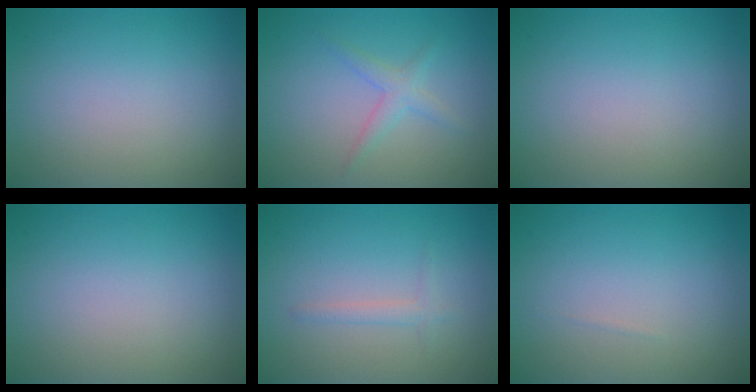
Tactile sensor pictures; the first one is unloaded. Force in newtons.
{"total": 1.8, "press": 1.8, "slide": 0.1}
{"total": 0.0}
{"total": 0.0}
{"total": 1.2, "press": 1.2, "slide": 0.0}
{"total": 0.0}